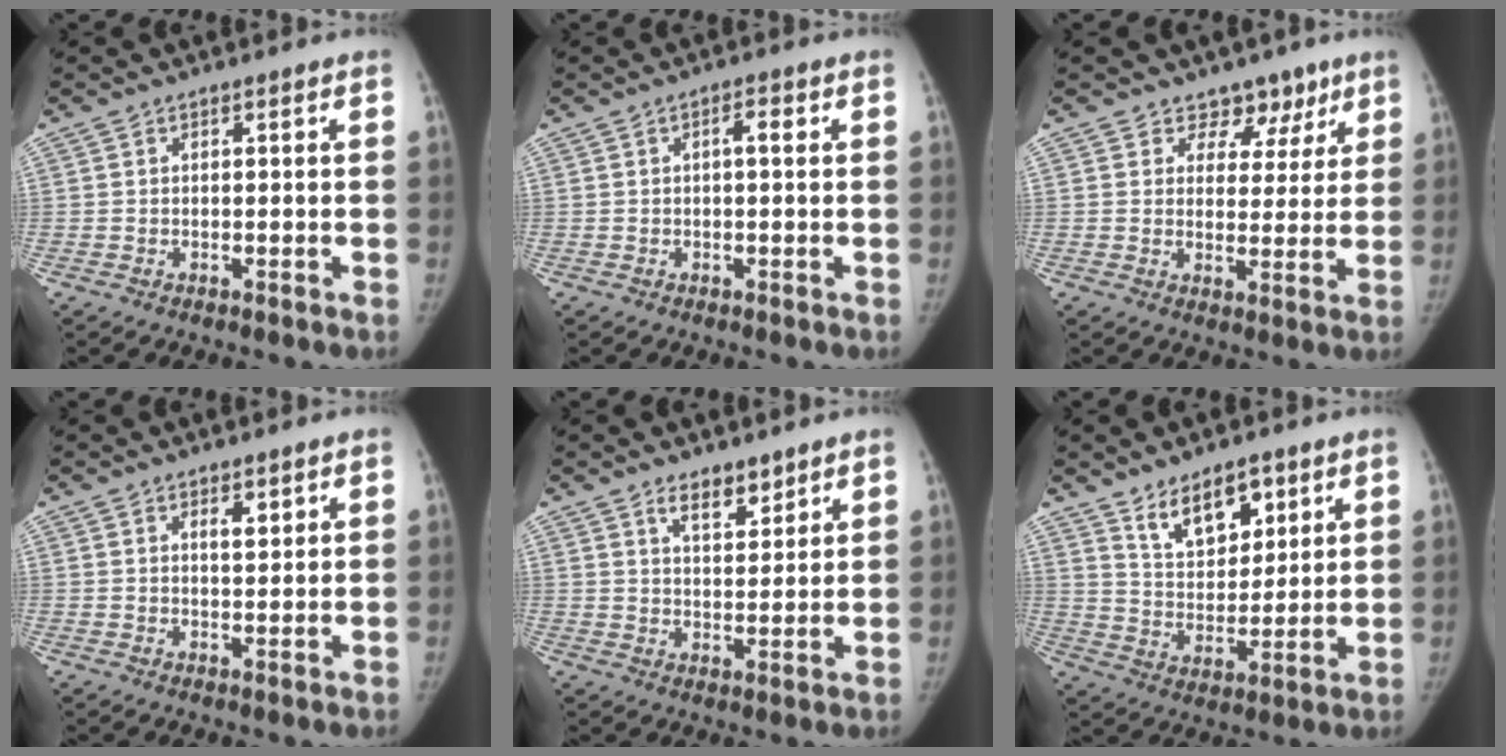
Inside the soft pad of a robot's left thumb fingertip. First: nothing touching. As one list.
[{"total": 1.9, "force": [0.3, 0.6, 1.8], "torque": [-0.029, 0.004, 0.002]}, {"total": 6.5, "force": [4.5, 4.5, 0.9], "torque": [0.035, -0.024, 0.061]}, {"total": 2.4, "force": [1.4, 1.0, 1.7], "torque": [-0.018, -0.009, 0.023]}, {"total": 5.6, "force": [4.1, 2.5, 2.9], "torque": [-0.024, -0.031, 0.071]}, {"total": 10.7, "force": [6.6, 5.8, 6.2], "torque": [-0.064, -0.049, 0.120]}]